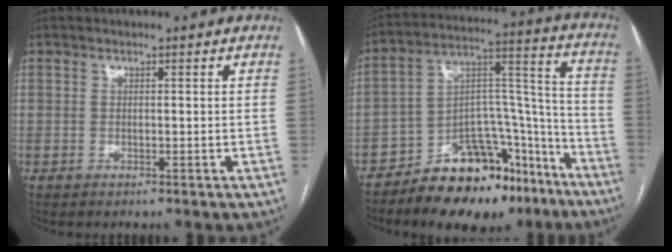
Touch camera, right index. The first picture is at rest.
{"total": 20.0, "force": [-14.6, 8.3, 10.8], "torque": [-0.134, 0.059, -0.227]}